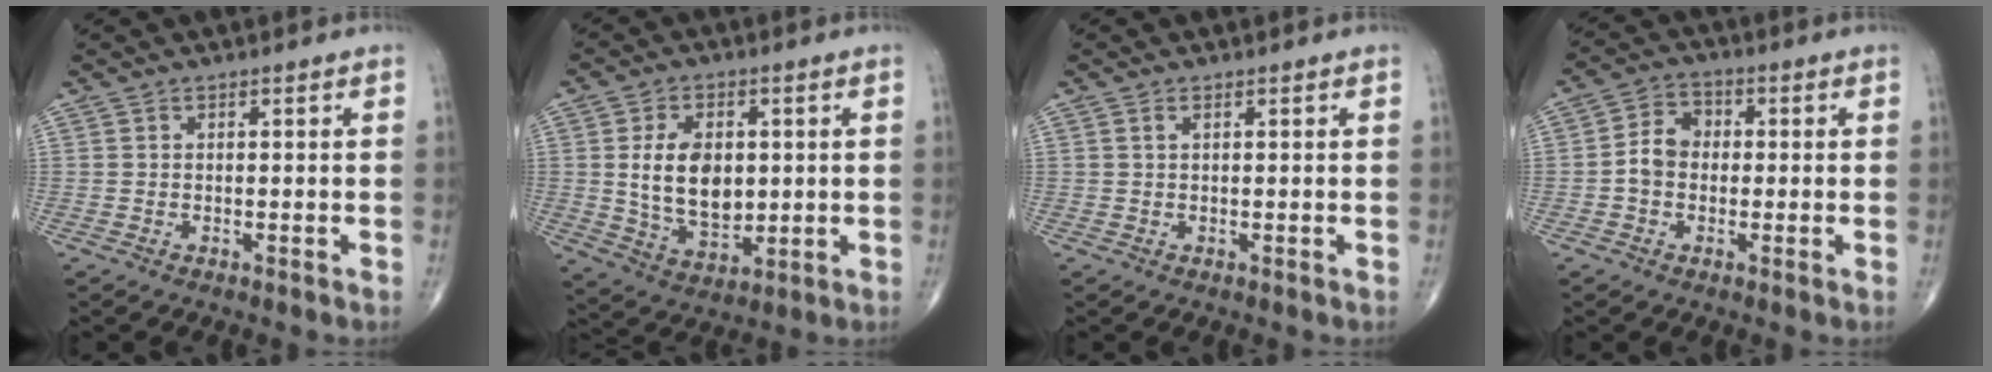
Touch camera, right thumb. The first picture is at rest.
{"total": 12.0, "force": [1.2, 7.8, 9.1], "torque": [-0.136, -0.017, 0.032]}
{"total": 0.8, "force": [0.4, 0.3, 0.6], "torque": [-0.016, 0.005, 0.008]}
{"total": 6.1, "force": [-0.6, 4.9, 3.6], "torque": [-0.051, 0.022, -0.022]}